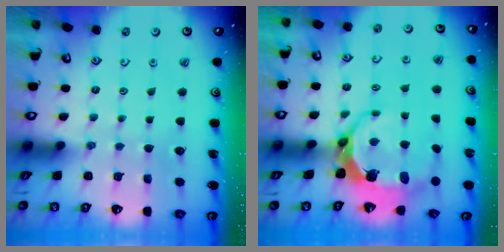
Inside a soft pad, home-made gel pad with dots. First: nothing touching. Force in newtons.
{"total": 9.4, "press": 8.0, "slide": 5.0}